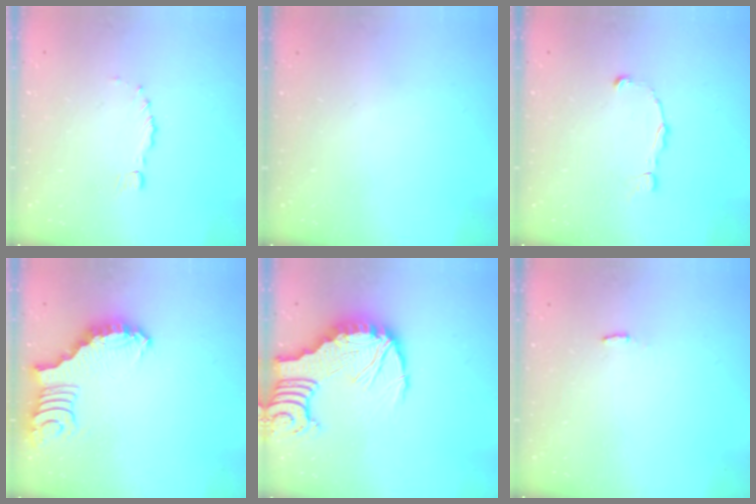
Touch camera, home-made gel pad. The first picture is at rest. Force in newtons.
{"total": 0.0}
{"total": 1.8, "press": 1.8, "slide": 0.1}
{"total": 3.4, "press": 3.3, "slide": 0.8}
{"total": 11.2, "press": 11.2, "slide": 1.1}
{"total": 2.3, "press": 2.3, "slide": 0.4}